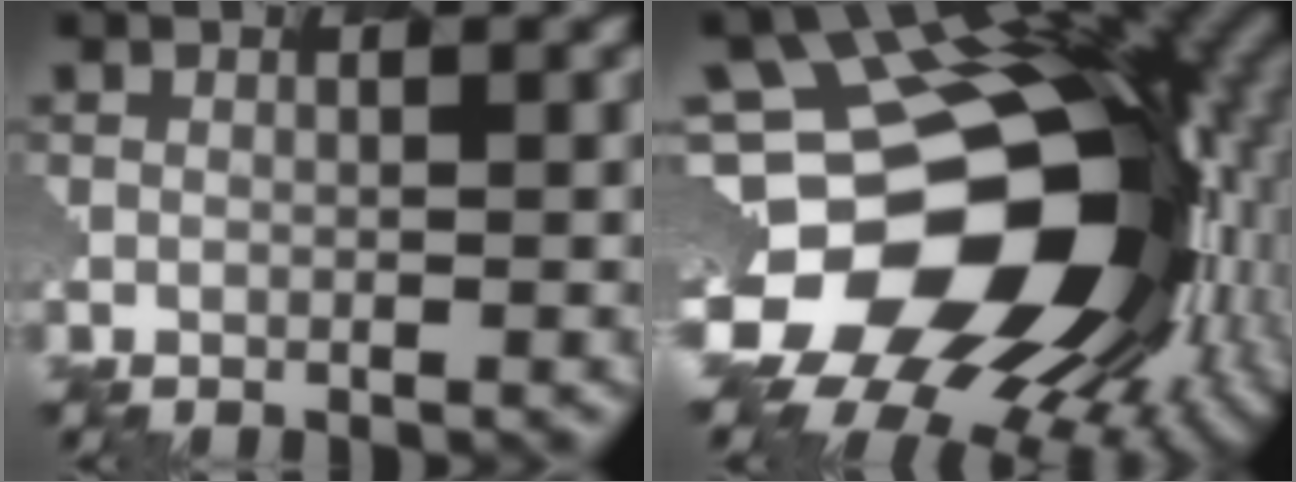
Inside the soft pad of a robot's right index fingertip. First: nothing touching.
{"total": 18.0, "force": [-3.0, 12.6, 12.5], "torque": [-0.244, -0.026, -0.034]}